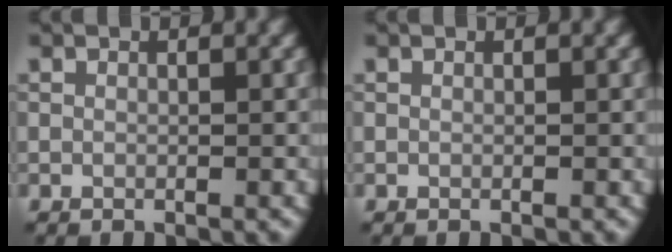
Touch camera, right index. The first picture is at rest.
{"total": 0.0}